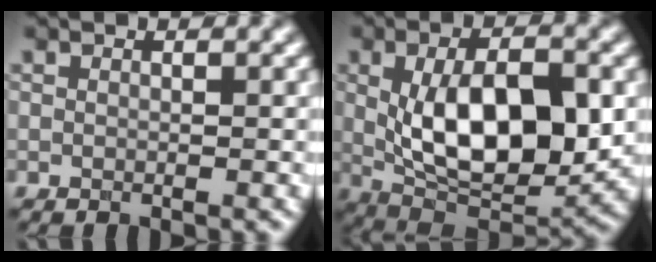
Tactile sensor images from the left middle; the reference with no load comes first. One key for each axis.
{"total": 10.8, "fx": -0.2, "fy": 4.9, "fz": 9.6, "tx": -0.163, "ty": -0.007, "tz": 0.005}